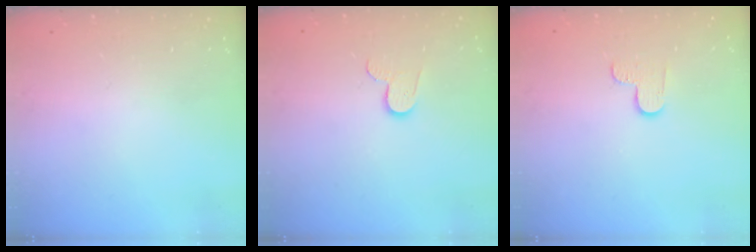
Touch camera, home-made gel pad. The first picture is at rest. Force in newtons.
{"total": 6.3, "press": 6.3, "slide": 0.5}
{"total": 5.4, "press": 5.4, "slide": 0.5}